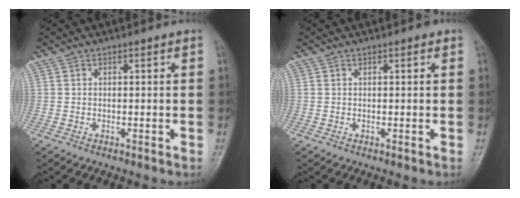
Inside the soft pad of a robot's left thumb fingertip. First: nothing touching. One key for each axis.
{"total": 0.8, "fx": 0.4, "fy": 0.3, "fz": 0.6, "tx": -0.008, "ty": 0.001, "tz": 0.002}